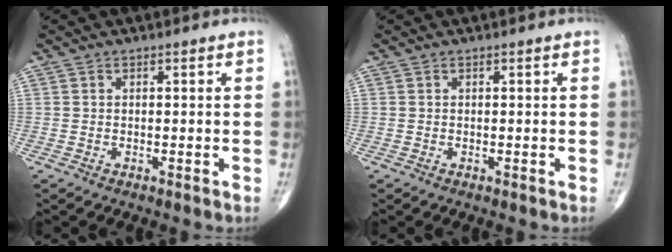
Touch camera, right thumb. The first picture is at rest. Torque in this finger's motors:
{"motor_torque": [0.07, 0.07, 0.00, 0.00, 0.00]}